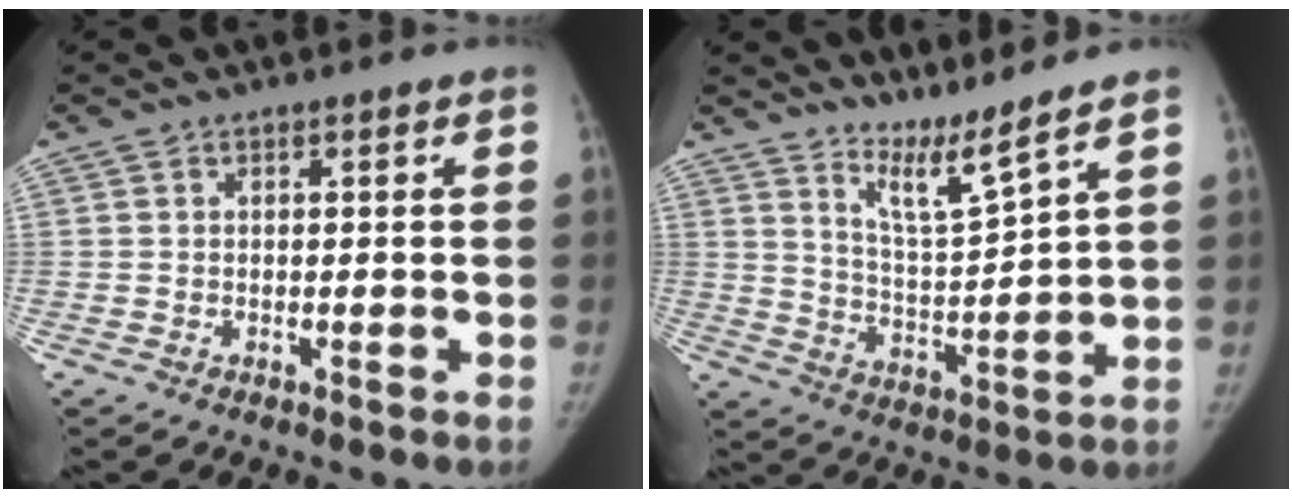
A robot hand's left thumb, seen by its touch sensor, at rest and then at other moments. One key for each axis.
{"total": 7.5, "fx": 6.4, "fy": -0.9, "fz": 3.8, "tx": -0.070, "ty": -0.073, "tz": 0.126}